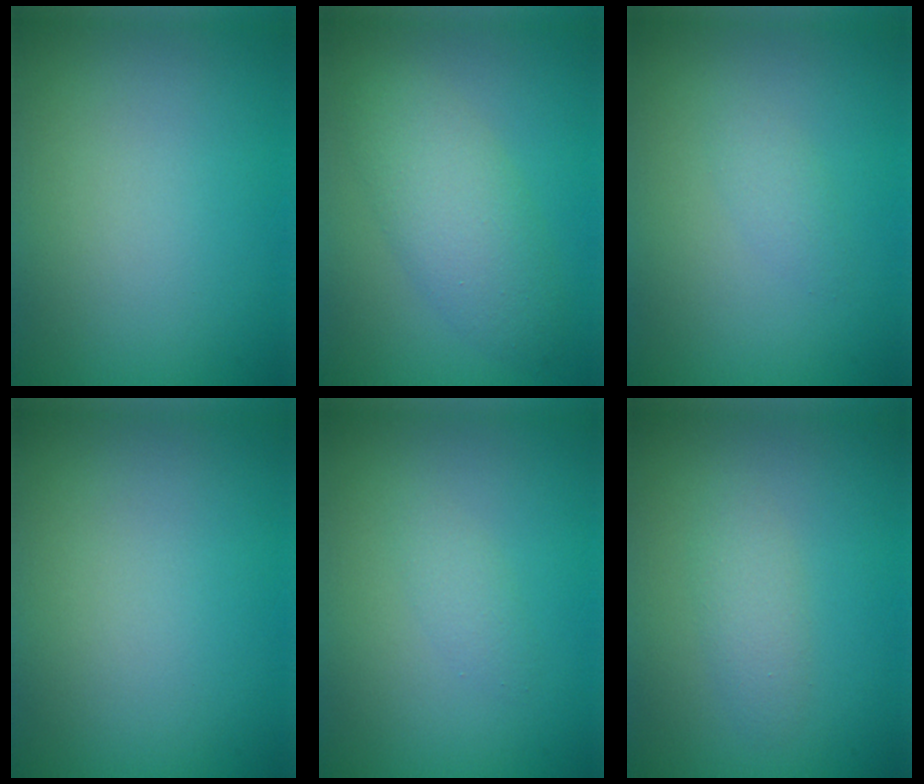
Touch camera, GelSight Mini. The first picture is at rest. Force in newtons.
{"total": 4.2, "press": 4.2, "slide": 0.0}
{"total": 1.1, "press": 1.1, "slide": 0.0}
{"total": 0.0}
{"total": 1.1, "press": 1.1, "slide": 0.1}
{"total": 1.8, "press": 1.8, "slide": 0.0}